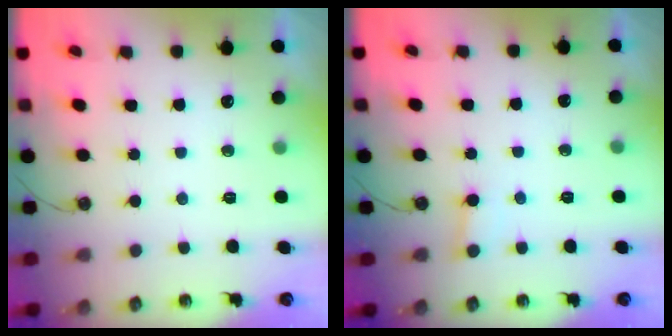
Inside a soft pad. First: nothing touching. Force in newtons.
{"total": 2.6, "press": 2.6, "slide": 0.1}